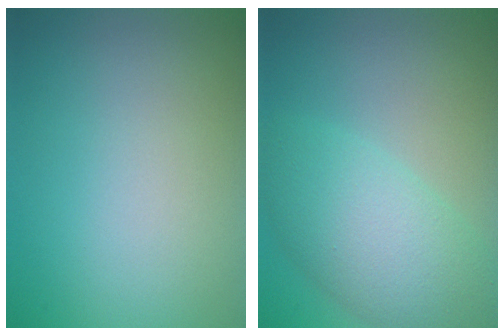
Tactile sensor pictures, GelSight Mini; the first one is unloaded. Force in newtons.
{"total": 6.1, "press": 6.1, "slide": 0.3}